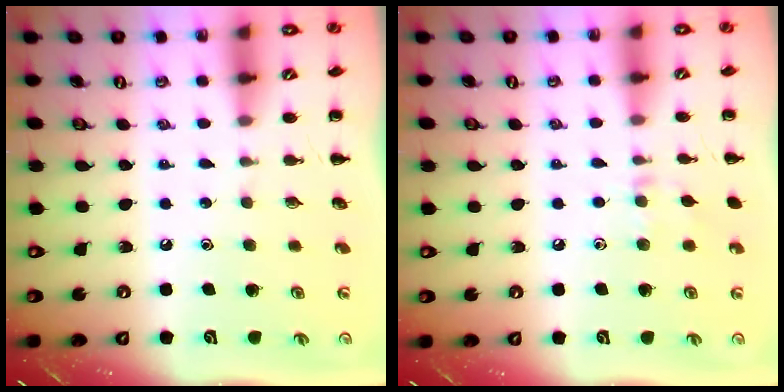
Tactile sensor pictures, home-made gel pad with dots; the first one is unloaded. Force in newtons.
{"total": 6.5, "press": 6.4, "slide": 1.5}